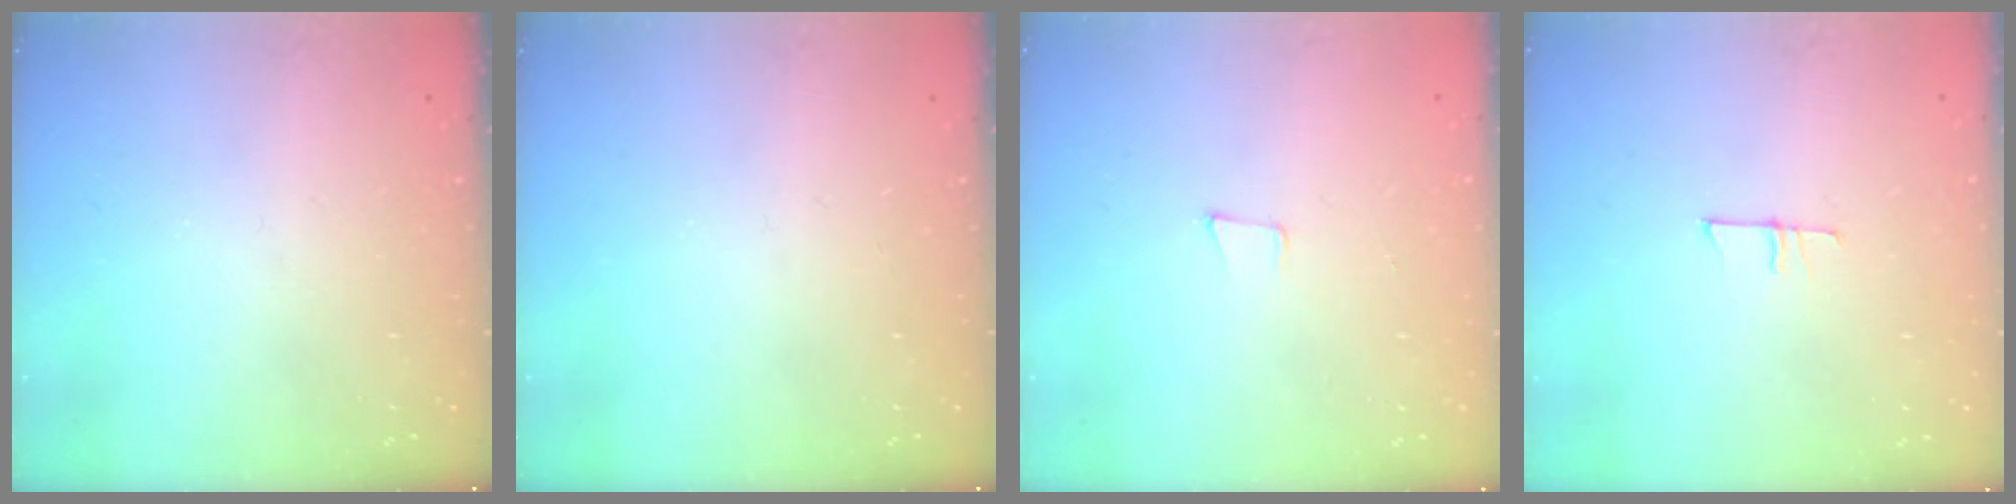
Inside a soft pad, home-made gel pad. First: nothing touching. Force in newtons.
{"total": 0.0}
{"total": 4.6, "press": 3.6, "slide": 2.9}
{"total": 5.3, "press": 5.3, "slide": 0.4}